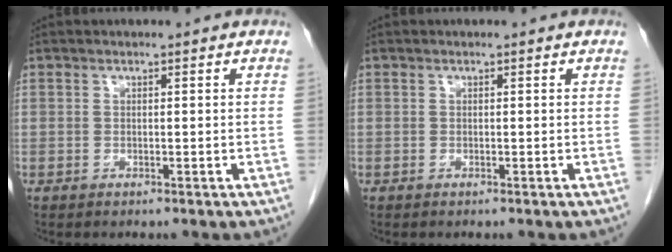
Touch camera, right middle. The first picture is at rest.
{"total": 0.0}